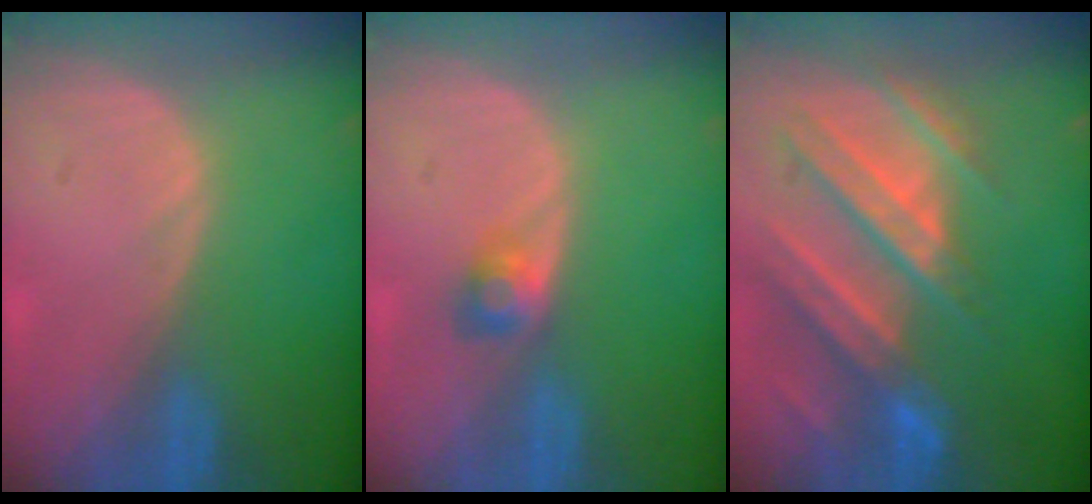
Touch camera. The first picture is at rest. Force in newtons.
{"total": 2.4, "press": 2.3, "slide": 0.9}
{"total": 10.9, "press": 9.8, "slide": 4.9}